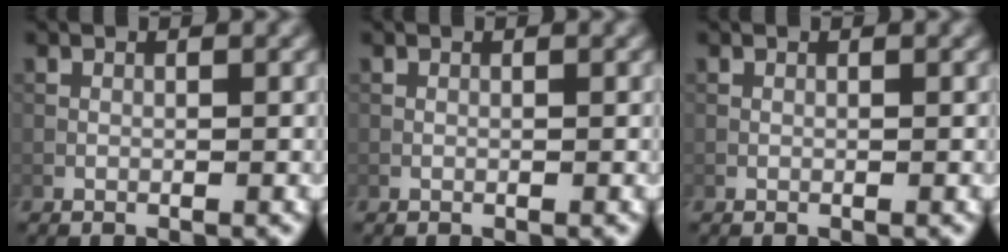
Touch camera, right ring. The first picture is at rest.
{"total": 0.0}
{"total": 0.0}